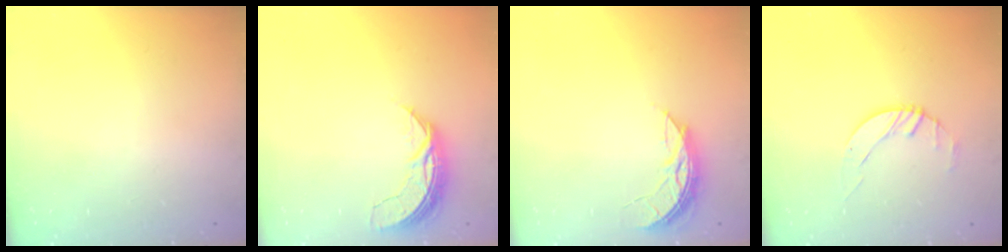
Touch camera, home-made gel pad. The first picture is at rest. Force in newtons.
{"total": 7.2, "press": 7.2, "slide": 0.5}
{"total": 6.1, "press": 6.1, "slide": 0.4}
{"total": 1.4, "press": 1.4, "slide": 0.2}